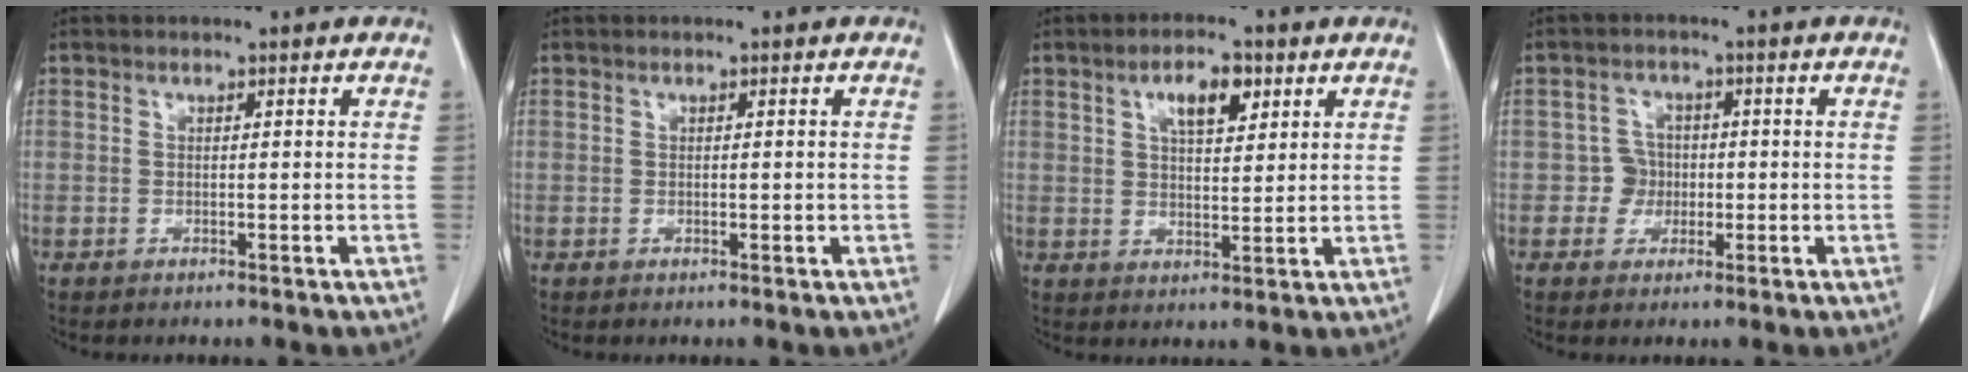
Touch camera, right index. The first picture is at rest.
{"total": 0.9, "force": [-0.1, 0.5, 0.8], "torque": [-0.020, 0.000, 0.001]}
{"total": 6.9, "force": [3.1, 2.9, 5.3], "torque": [-0.094, 0.007, 0.055]}
{"total": 3.7, "force": [-0.5, 3.6, 0.6], "torque": [-0.003, 0.016, -0.005]}